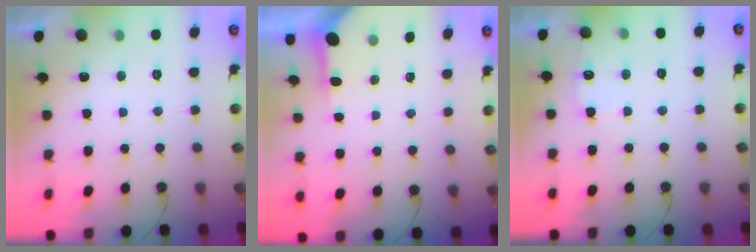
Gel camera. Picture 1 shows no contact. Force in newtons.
{"total": 3.7, "press": 3.7, "slide": 0.3}
{"total": 6.1, "press": 6.1, "slide": 0.5}